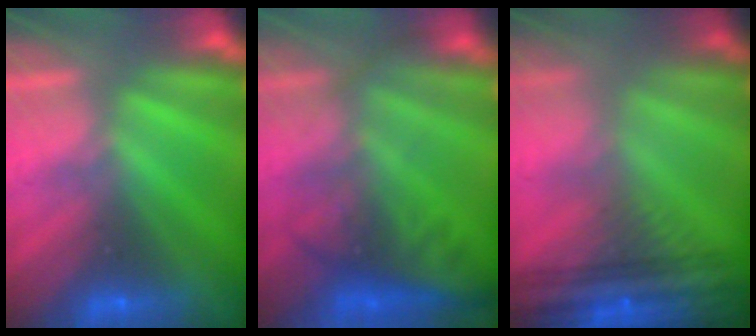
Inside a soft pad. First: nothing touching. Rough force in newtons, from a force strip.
{"total": 8.0}
{"total": 7.5}